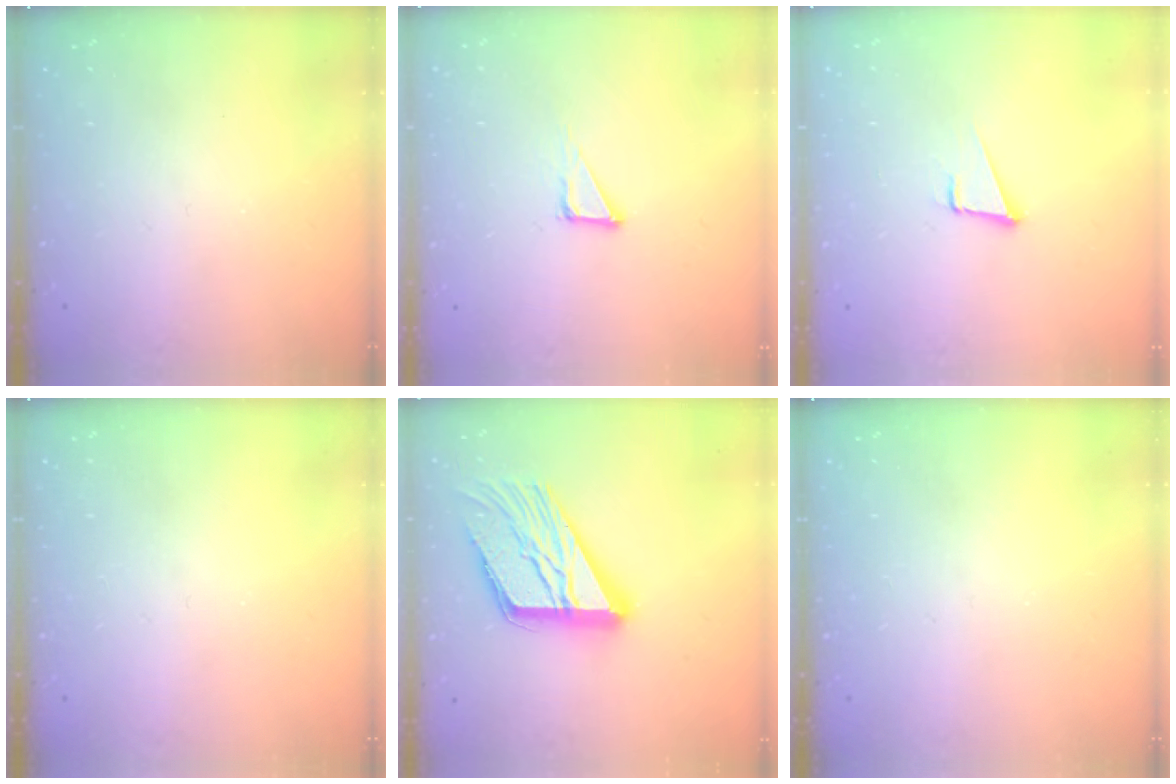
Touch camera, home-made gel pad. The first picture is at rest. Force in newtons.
{"total": 4.4, "press": 4.4, "slide": 0.1}
{"total": 3.6, "press": 2.7, "slide": 2.4}
{"total": 0.0}
{"total": 18.9, "press": 18.8, "slide": 1.9}
{"total": 0.0}